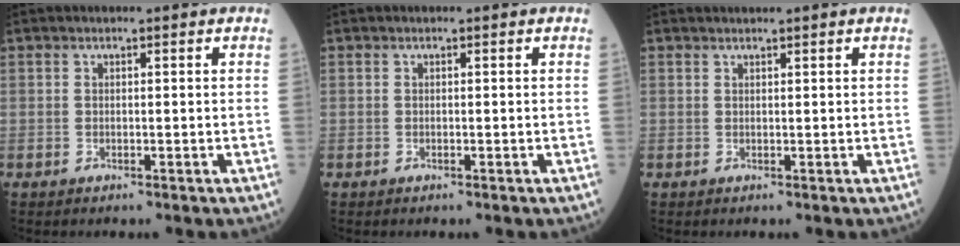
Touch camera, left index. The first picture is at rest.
{"total": 0.0}
{"total": 1.4, "force": [1.2, -0.3, 0.5], "torque": [-0.006, 0.014, 0.028]}